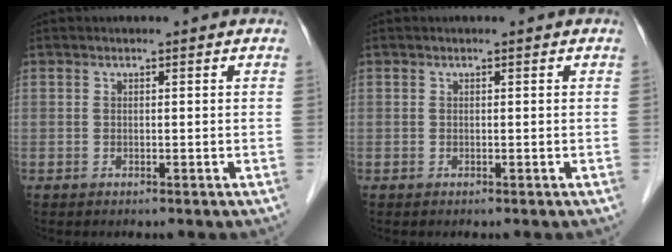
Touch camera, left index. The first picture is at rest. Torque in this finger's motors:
{"motor_torque": [0.00, 0.00, 0.00, 0.00]}